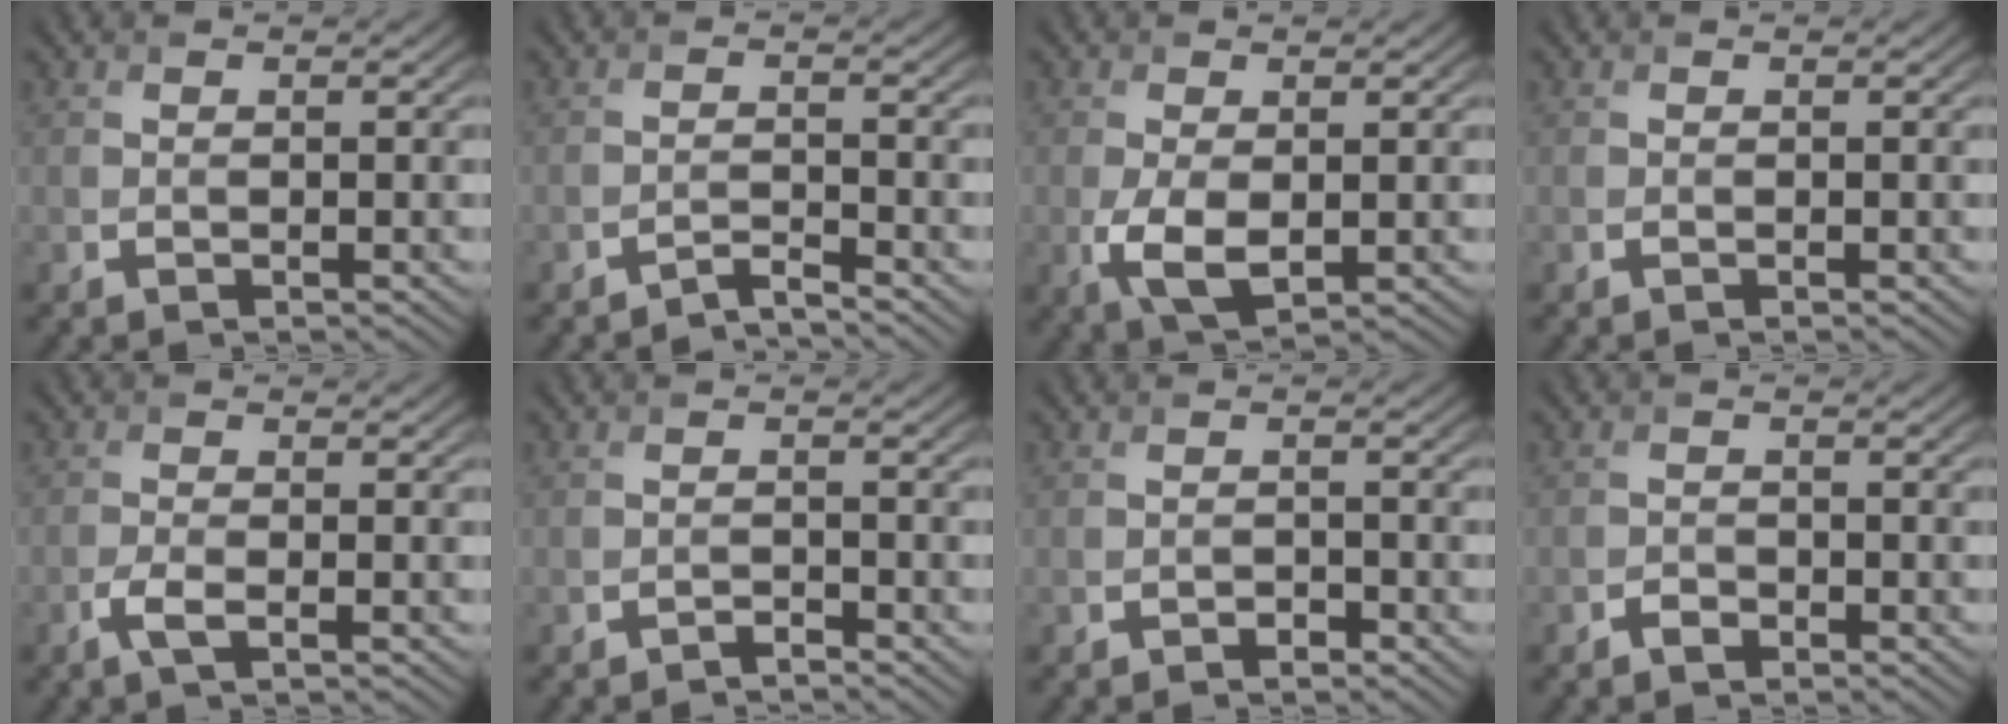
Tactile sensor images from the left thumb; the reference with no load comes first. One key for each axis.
{"total": 1.9, "fx": -1.8, "fy": 0.1, "fz": 0.6, "tx": -0.007, "ty": 0.002, "tz": -0.043}
{"total": 4.7, "fx": -0.7, "fy": 2.6, "fz": 3.9, "tx": -0.094, "ty": -0.014, "tz": -0.008}
{"total": 0.0}
{"total": 2.3, "fx": -1.2, "fy": 0.7, "fz": 1.9, "tx": -0.047, "ty": 0.000, "tz": -0.028}
{"total": 1.1, "fx": -1.1, "fy": 0.1, "fz": 0.3, "tx": -0.004, "ty": 0.001, "tz": -0.023}
{"total": 1.0, "fx": -0.8, "fy": 0.5, "fz": 0.4, "tx": -0.005, "ty": 0.000, "tz": -0.014}
{"total": 1.2, "fx": -0.9, "fy": 0.6, "fz": 0.5, "tx": -0.010, "ty": 0.000, "tz": -0.018}